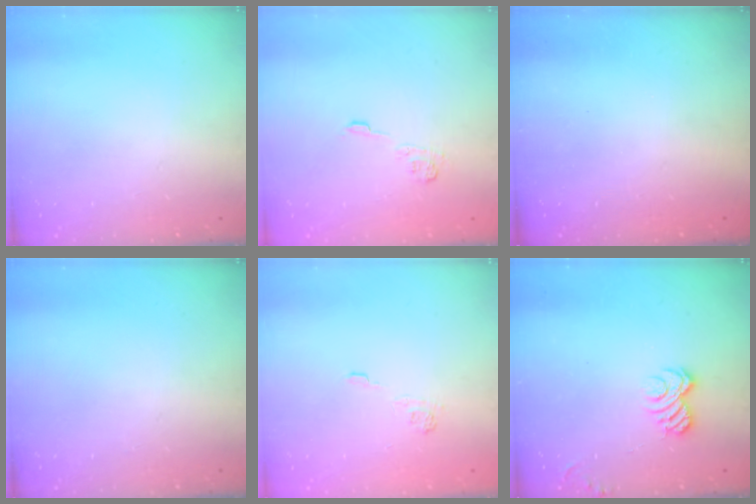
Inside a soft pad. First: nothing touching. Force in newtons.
{"total": 4.1, "press": 3.8, "slide": 1.5}
{"total": 2.4, "press": 2.3, "slide": 0.8}
{"total": 0.0}
{"total": 2.3, "press": 1.8, "slide": 1.3}
{"total": 4.7, "press": 4.5, "slide": 1.3}